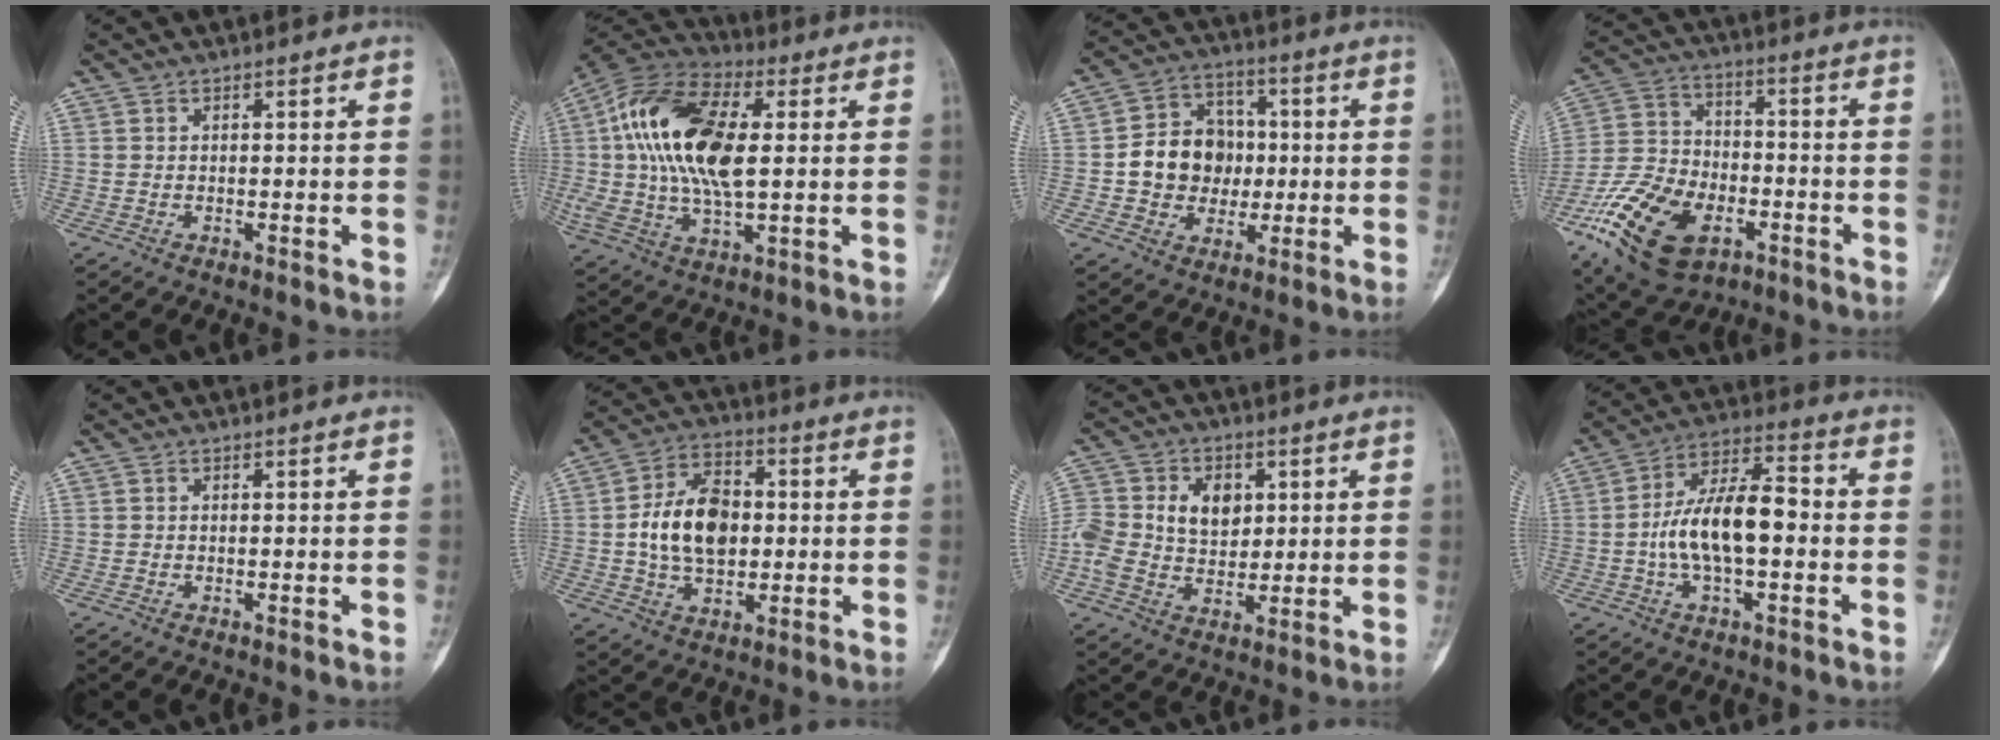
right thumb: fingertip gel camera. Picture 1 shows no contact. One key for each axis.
{"total": 20.4, "fx": 3.0, "fy": 10.0, "fz": 17.6, "tx": -0.357, "ty": 0.009, "tz": 0.045}
{"total": 12.5, "fx": -0.3, "fy": 10.8, "fz": 6.4, "tx": -0.063, "ty": 0.024, "tz": -0.005}
{"total": 20.8, "fx": -8.9, "fy": 12.3, "fz": 14.2, "tx": -0.266, "ty": 0.029, "tz": -0.154}
{"total": 0.0}
{"total": 13.8, "fx": 0.2, "fy": 9.0, "fz": 10.4, "tx": -0.163, "ty": 0.015, "tz": 0.004}
{"total": 14.6, "fx": 2.2, "fy": 11.0, "fz": 9.3, "tx": -0.178, "ty": 0.009, "tz": 0.043}
{"total": 14.0, "fx": -1.4, "fy": 6.4, "fz": 12.4, "tx": -0.220, "ty": 0.038, "tz": -0.032}